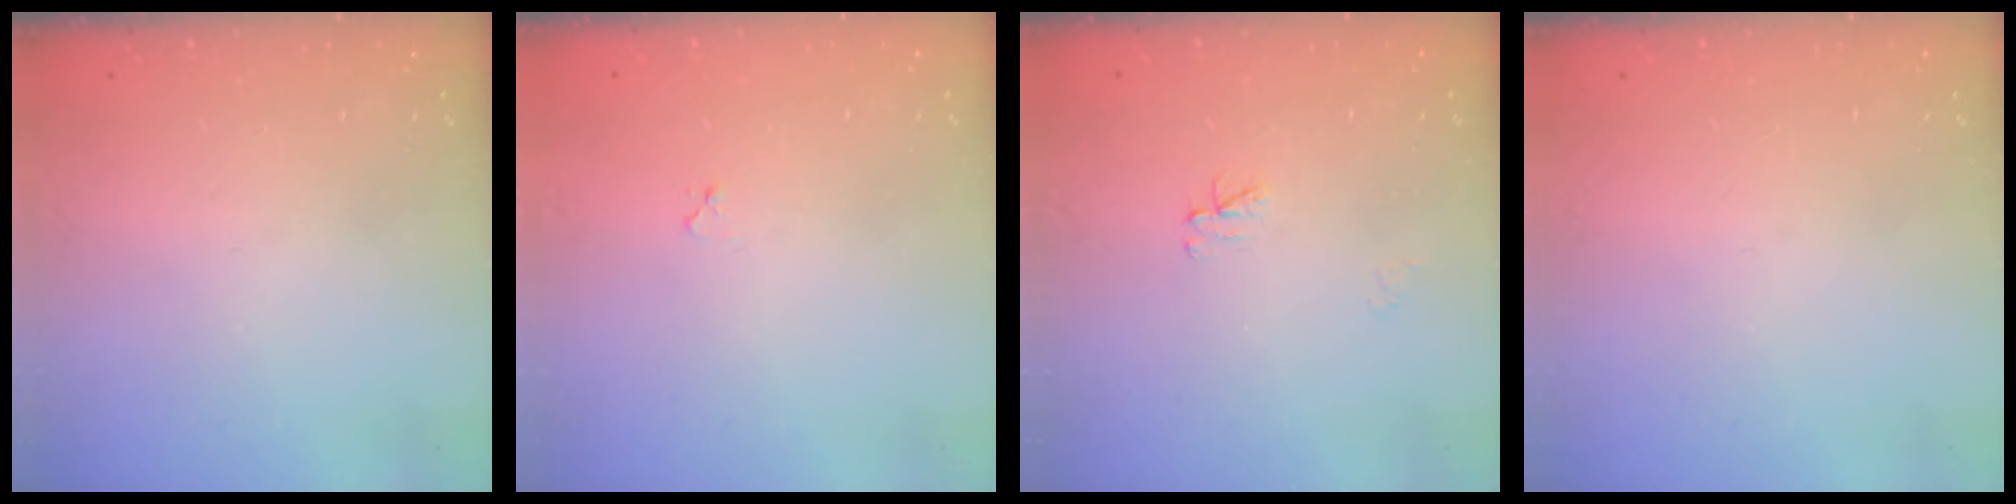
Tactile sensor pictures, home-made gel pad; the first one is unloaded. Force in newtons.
{"total": 3.4, "press": 3.4, "slide": 0.4}
{"total": 3.0, "press": 3.0, "slide": 0.4}
{"total": 0.0}